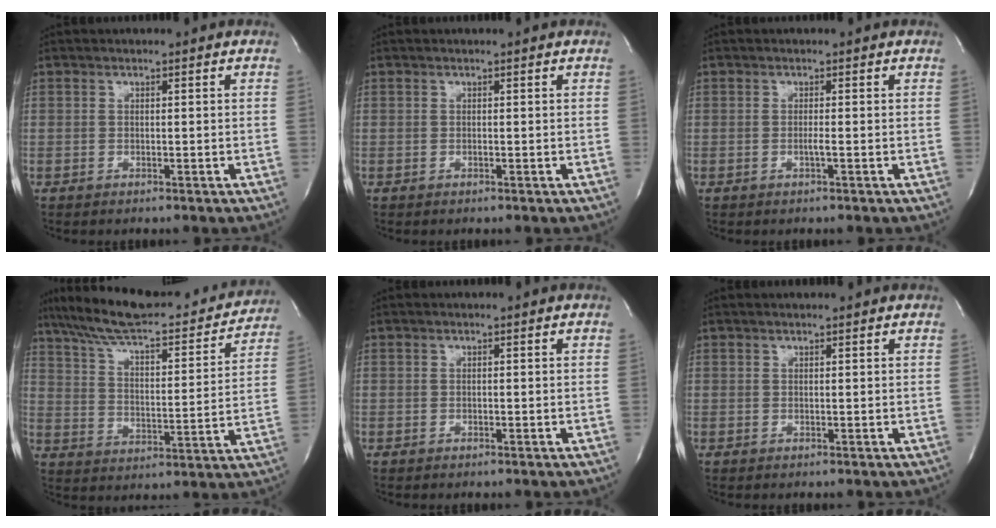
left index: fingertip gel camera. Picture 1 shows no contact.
{"total": 0.0}
{"total": 0.8, "force": [-0.3, -0.2, 0.7], "torque": [-0.010, 0.000, -0.008]}
{"total": 25.0, "force": [21.7, 5.0, 11.4], "torque": [-0.182, 0.009, 0.303]}
{"total": 0.0}
{"total": 1.8, "force": [1.7, 0.1, 0.8], "torque": [-0.010, 0.017, 0.024]}